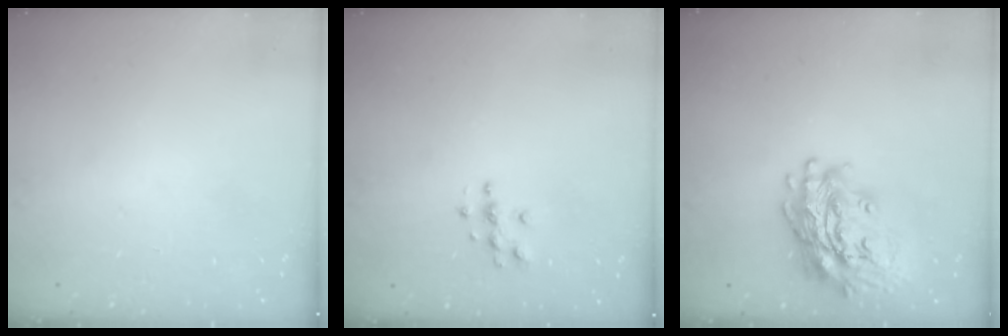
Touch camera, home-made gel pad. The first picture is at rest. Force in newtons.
{"total": 3.8, "press": 3.8, "slide": 0.4}
{"total": 19.4, "press": 19.2, "slide": 3.0}